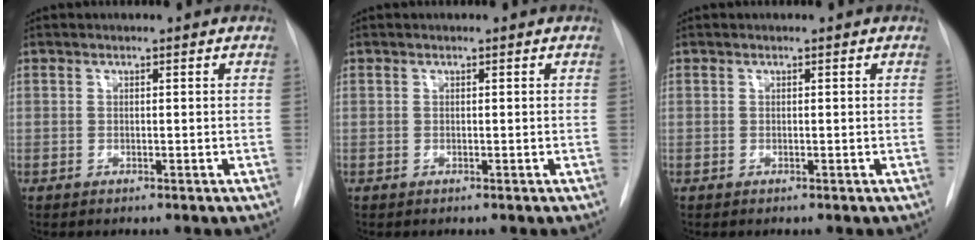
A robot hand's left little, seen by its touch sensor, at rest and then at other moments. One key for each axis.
{"total": 0.0}
{"total": 0.0}